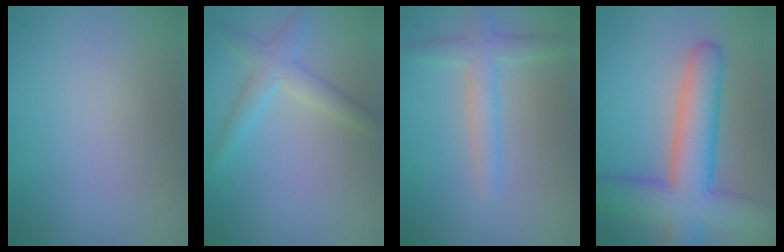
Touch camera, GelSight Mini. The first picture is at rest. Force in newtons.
{"total": 2.6, "press": 2.6, "slide": 0.1}
{"total": 2.8, "press": 2.8, "slide": 0.1}
{"total": 9.1, "press": 9.1, "slide": 0.4}